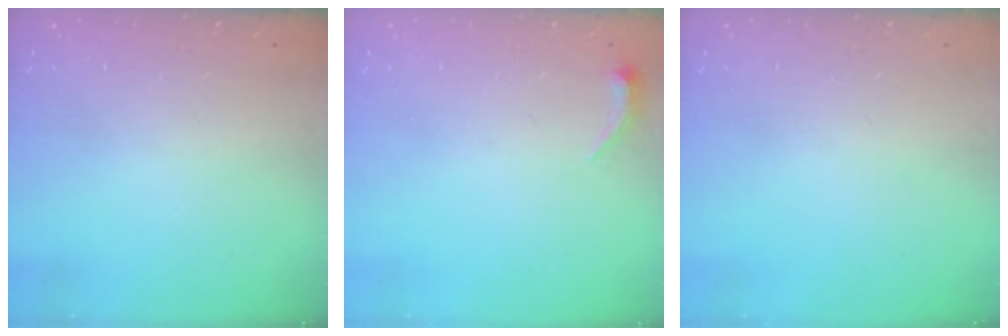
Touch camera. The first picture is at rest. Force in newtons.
{"total": 3.5, "press": 3.4, "slide": 0.7}
{"total": 0.0}